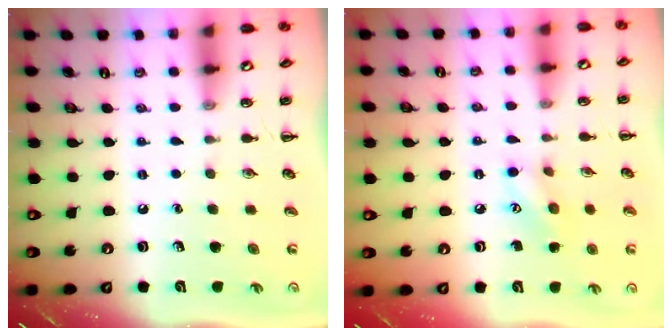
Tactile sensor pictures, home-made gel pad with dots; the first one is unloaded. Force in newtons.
{"total": 7.2, "press": 7.1, "slide": 1.1}